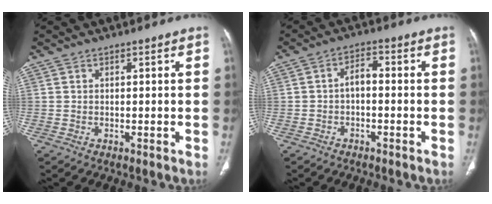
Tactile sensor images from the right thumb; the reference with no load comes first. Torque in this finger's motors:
{"motor_torque": [0.63, 0.86, 0.57, 0.30, 0.02]}